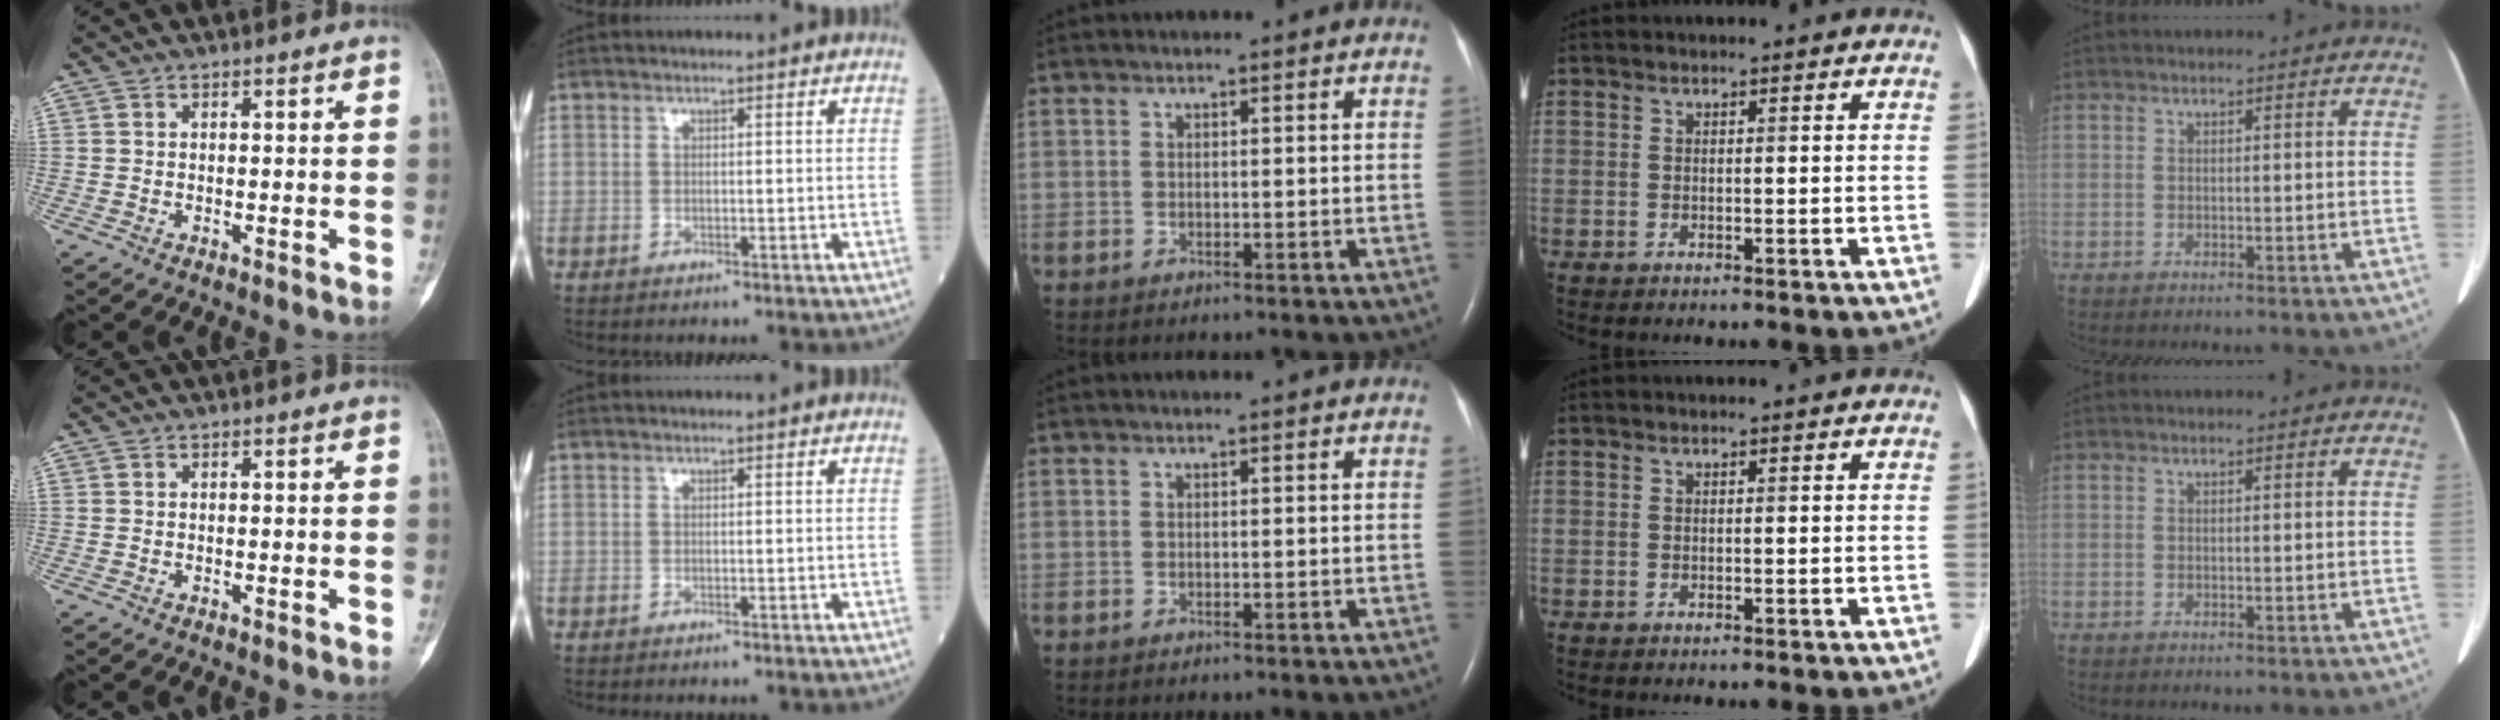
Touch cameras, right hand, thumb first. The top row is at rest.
{}